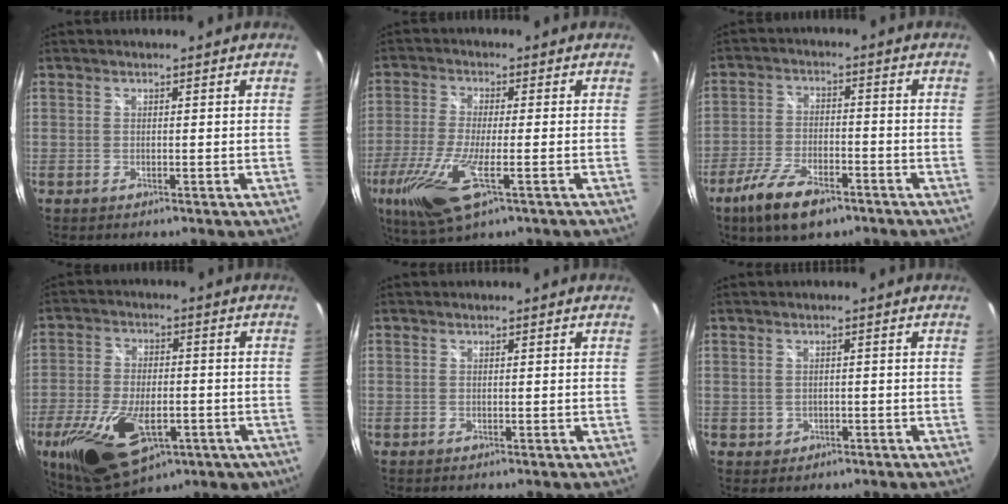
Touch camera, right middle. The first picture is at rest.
{"total": 13.3, "force": [-5.9, 3.4, 11.4], "torque": [-0.252, -0.043, -0.110]}
{"total": 10.6, "force": [-7.0, 3.9, 6.9], "torque": [-0.160, -0.021, -0.128]}
{"total": 20.8, "force": [-8.3, 11.7, 15.1], "torque": [-0.320, -0.029, -0.118]}
{"total": 0.0}
{"total": 1.7, "force": [-0.3, 1.6, 0.5], "torque": [-0.011, 0.000, 0.001]}